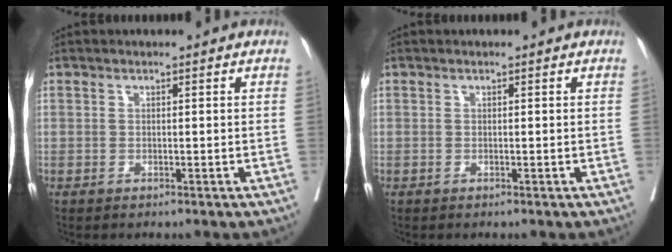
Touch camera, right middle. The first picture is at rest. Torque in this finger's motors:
{"motor_torque": [-0.17, 0.04, 0.04, 0.01]}